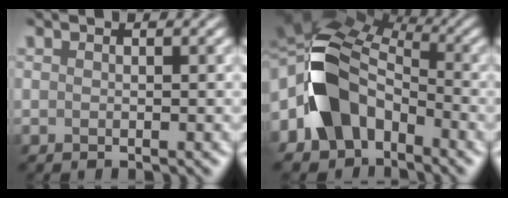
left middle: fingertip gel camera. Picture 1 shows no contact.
{"total": 8.4, "force": [-1.6, 6.2, 5.4], "torque": [-0.112, 0.001, -0.041]}